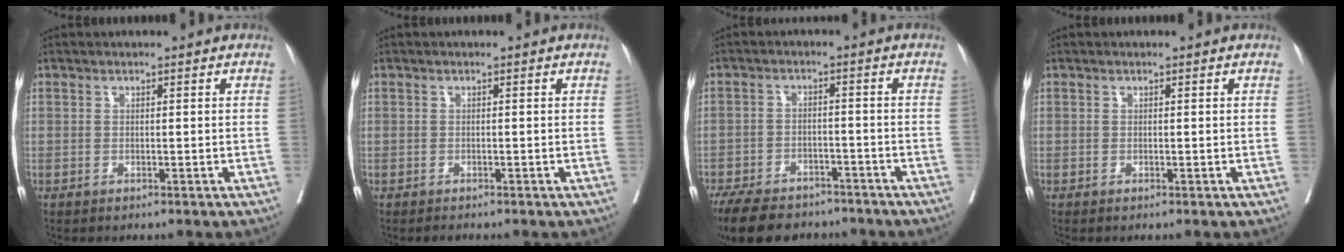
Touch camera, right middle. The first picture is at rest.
{"total": 0.9, "force": [-0.8, 0.2, 0.2], "torque": [-0.007, -0.003, -0.010]}
{"total": 15.0, "force": [-12.3, 5.9, 6.1], "torque": [-0.133, -0.009, -0.179]}
{"total": 0.0}